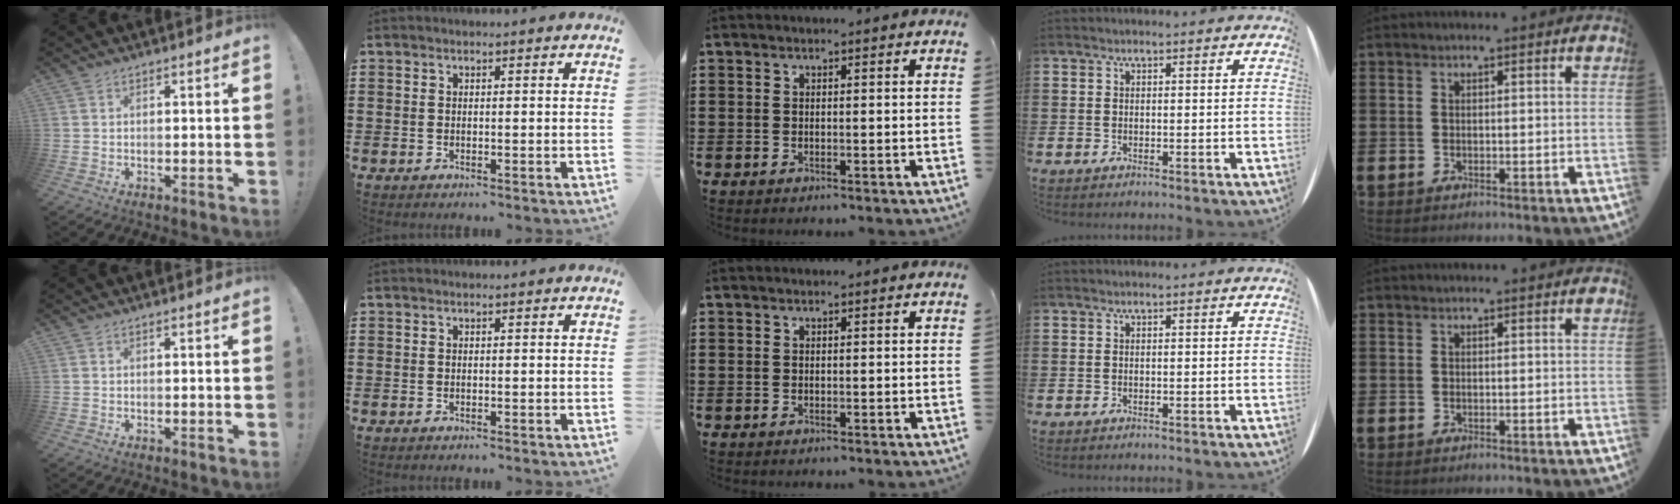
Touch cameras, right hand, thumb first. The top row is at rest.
{}